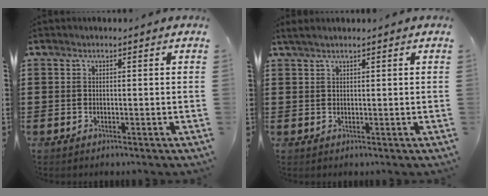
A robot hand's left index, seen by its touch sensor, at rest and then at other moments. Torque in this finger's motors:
{"motor_torque": [2.14, 0.00, 0.35, 0.16]}